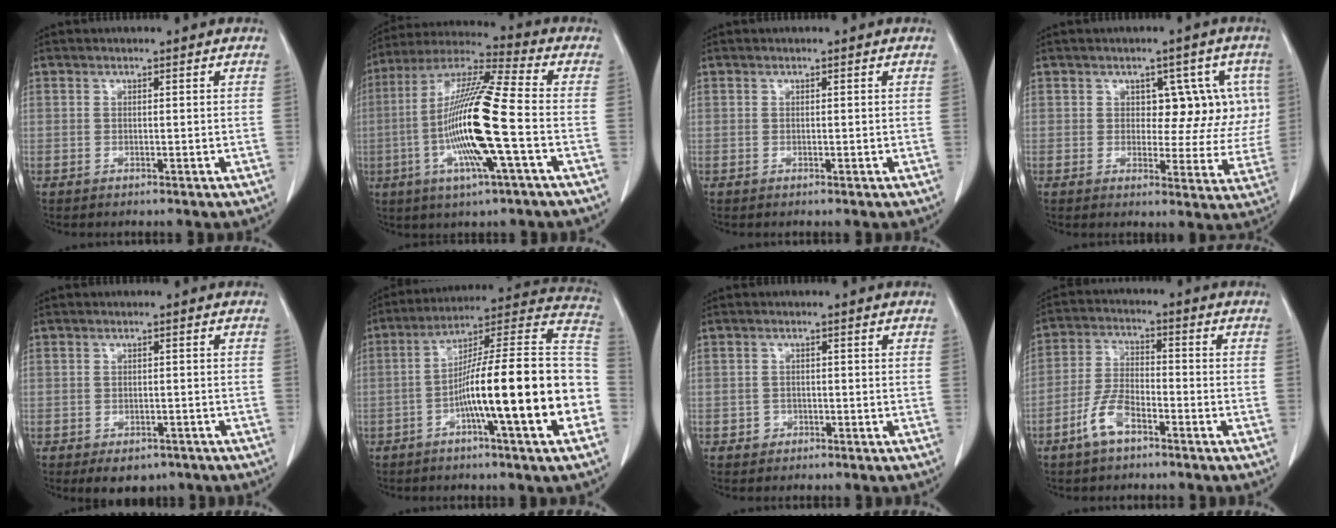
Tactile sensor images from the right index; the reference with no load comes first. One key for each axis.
{"total": 17.0, "fx": -3.4, "fy": 0.3, "fz": 16.7, "tx": -0.330, "ty": -0.005, "tz": -0.071}
{"total": 0.0}
{"total": 7.9, "fx": 1.8, "fy": 5.0, "fz": 5.8, "tx": -0.049, "ty": 0.019, "tz": 0.025}
{"total": 4.9, "fx": -3.5, "fy": 2.9, "fz": 1.9, "tx": -0.015, "ty": 0.001, "tz": -0.040}
{"total": 21.5, "fx": -5.4, "fy": 0.7, "fz": 20.8, "tx": -0.254, "ty": 0.024, "tz": -0.084}
{"total": 1.4, "fx": -0.7, "fy": 1.2, "fz": 0.2, "tx": 0.000, "ty": 0.006, "tz": -0.013}
{"total": 6.8, "fx": -4.1, "fy": 2.7, "fz": 4.7, "tx": -0.107, "ty": 0.005, "tz": -0.081}